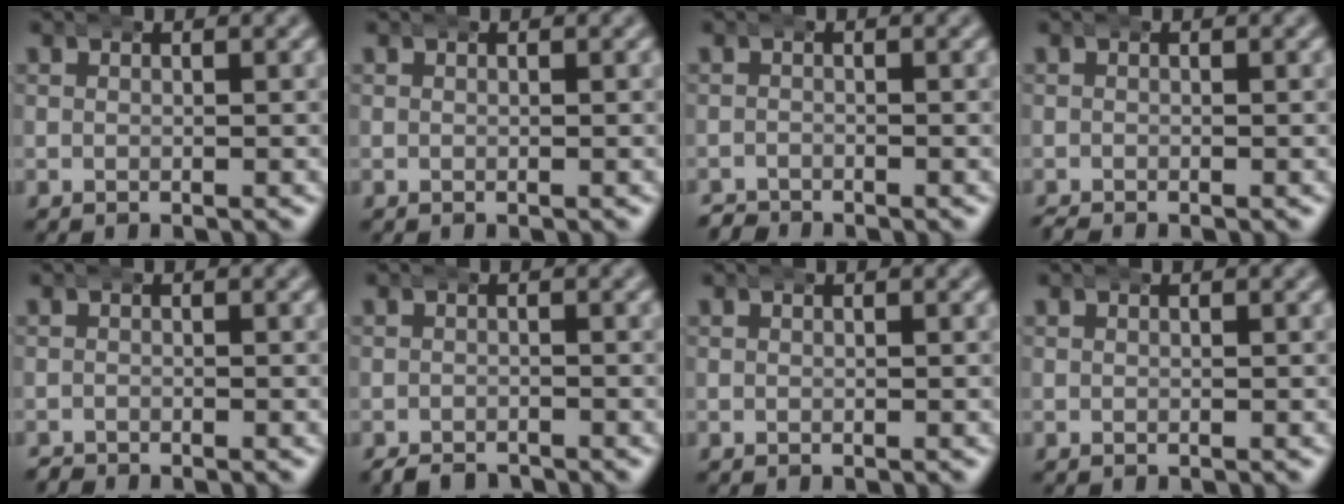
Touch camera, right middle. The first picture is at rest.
{"total": 0.0}
{"total": 1.1, "force": [-1.0, 0.3, -0.2], "torque": [0.000, -0.009, -0.019]}
{"total": 0.7, "force": [-0.6, 0.2, 0.0], "torque": [0.000, -0.004, -0.012]}
{"total": 0.7, "force": [-0.6, 0.2, -0.1], "torque": [0.000, -0.007, -0.012]}
{"total": 1.6, "force": [-1.5, 0.4, 0.1], "torque": [-0.005, -0.009, -0.024]}
{"total": 0.0}
{"total": 0.0}